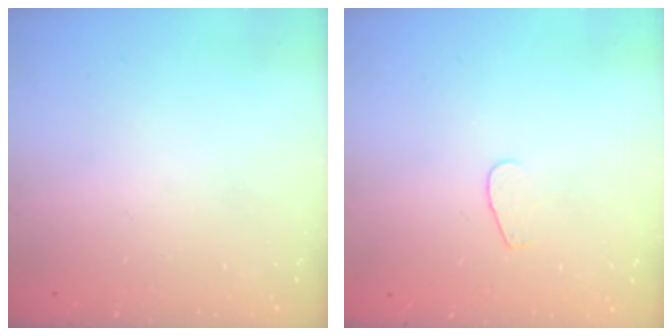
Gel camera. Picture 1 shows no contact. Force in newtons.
{"total": 2.6, "press": 2.5, "slide": 0.3}